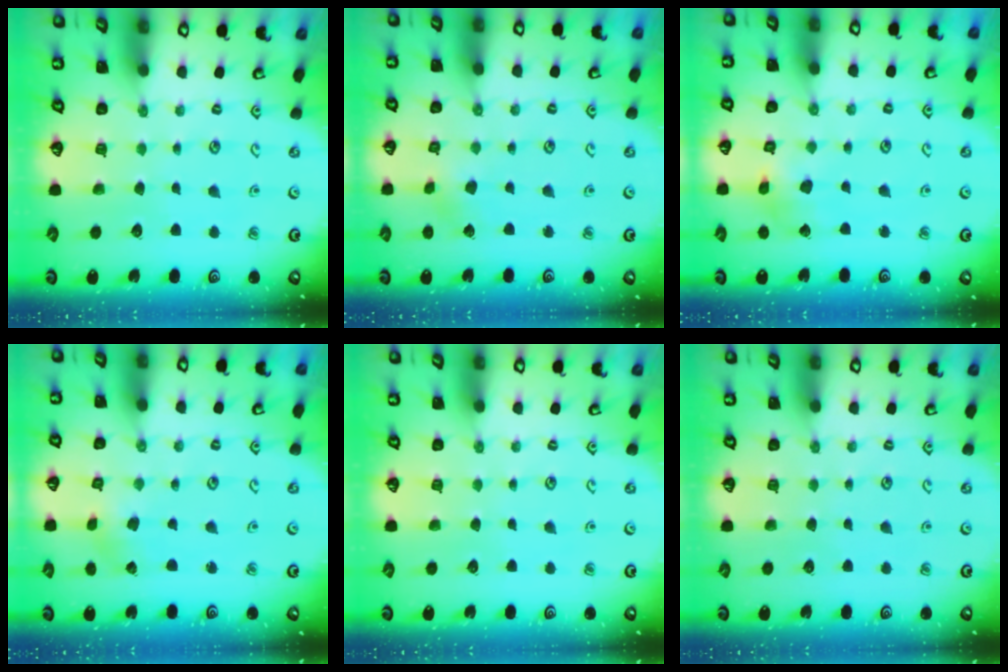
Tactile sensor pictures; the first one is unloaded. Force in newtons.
{"total": 2.6, "press": 2.4, "slide": 0.9}
{"total": 6.0, "press": 6.0, "slide": 0.7}
{"total": 0.5, "press": 0.5, "slide": 0.1}
{"total": 0.0}
{"total": 0.0}